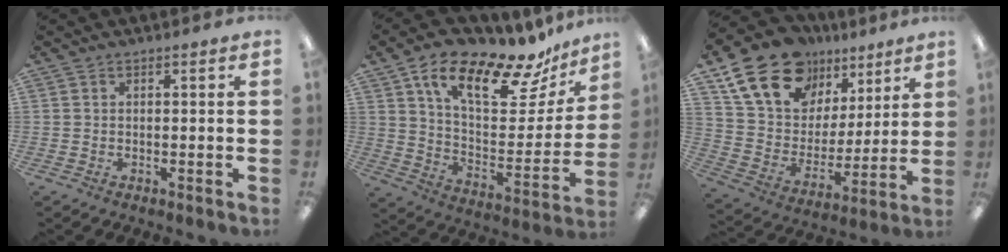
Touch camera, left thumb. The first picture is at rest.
{"total": 19.1, "force": [13.6, 7.0, 11.4], "torque": [-0.184, -0.093, 0.227]}
{"total": 20.1, "force": [13.4, 12.6, 8.2], "torque": [-0.163, -0.068, 0.252]}